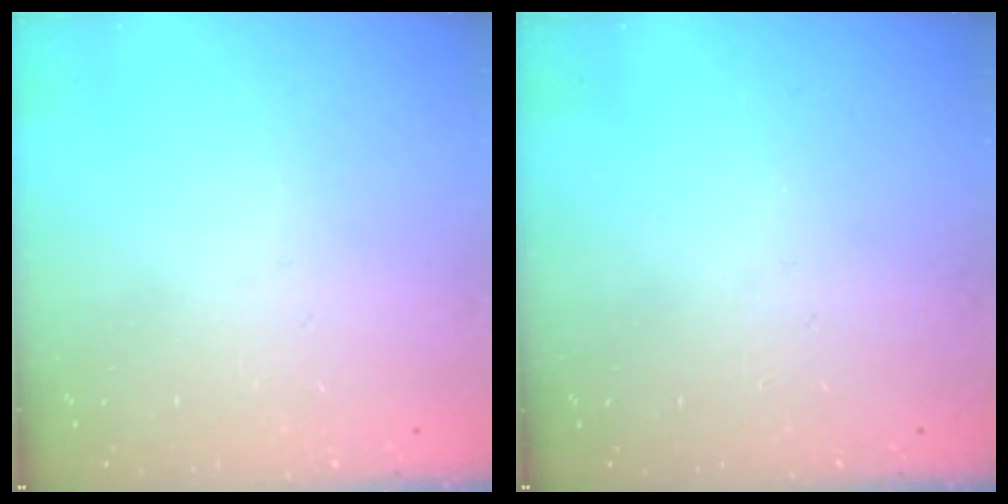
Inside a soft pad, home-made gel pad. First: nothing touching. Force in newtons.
{"total": 0.0}